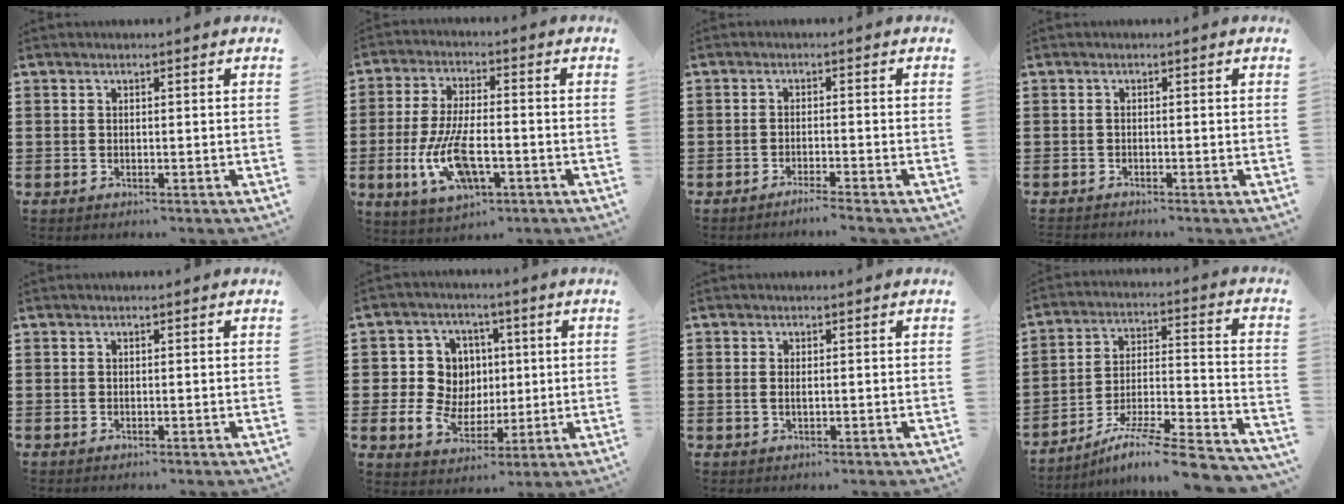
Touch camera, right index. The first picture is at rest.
{"total": 10.6, "force": [-3.3, 4.3, 9.1], "torque": [-0.200, -0.010, -0.060]}
{"total": 1.9, "force": [-1.8, -0.4, 0.7], "torque": [-0.012, 0.000, -0.034]}
{"total": 0.8, "force": [-0.8, 0.0, -0.1], "torque": [-0.001, 0.001, -0.016]}
{"total": 0.0}
{"total": 8.3, "force": [0.3, 7.7, 3.0], "torque": [-0.094, 0.012, 0.006]}
{"total": 1.1, "force": [0.1, 0.5, 1.0], "torque": [-0.019, 0.005, 0.001]}
{"total": 9.2, "force": [-7.6, 0.3, 5.3], "torque": [-0.081, 0.004, -0.151]}